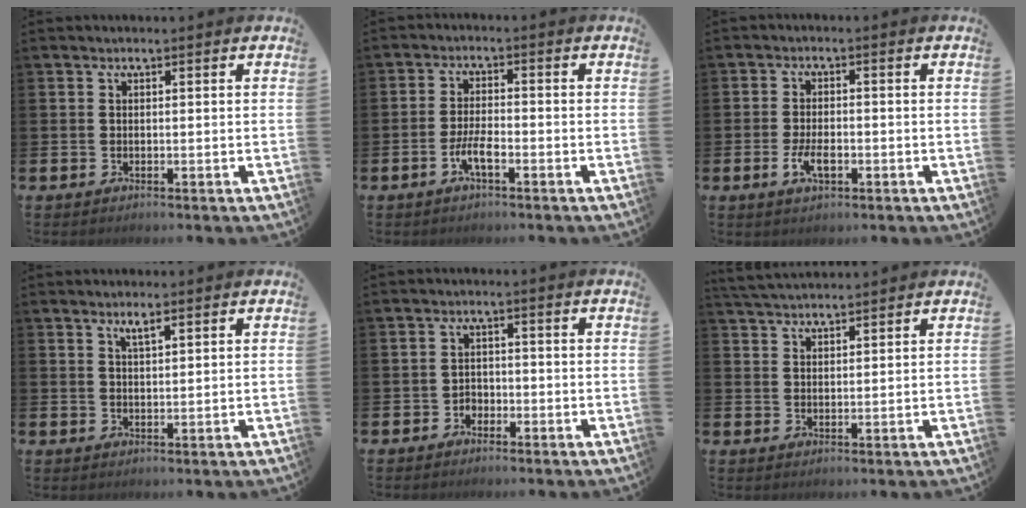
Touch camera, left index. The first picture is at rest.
{"total": 3.5, "force": [-1.6, 0.9, 3.0], "torque": [-0.068, 0.002, -0.033]}
{"total": 3.5, "force": [-1.1, 1.7, 2.9], "torque": [-0.039, -0.001, -0.020]}
{"total": 2.0, "force": [1.5, 0.4, 1.3], "torque": [-0.016, -0.001, 0.023]}
{"total": 1.9, "force": [-1.3, 1.3, 0.3], "torque": [-0.014, 0.006, -0.028]}
{"total": 3.5, "force": [3.4, 0.3, 0.5], "torque": [-0.014, -0.015, 0.064]}